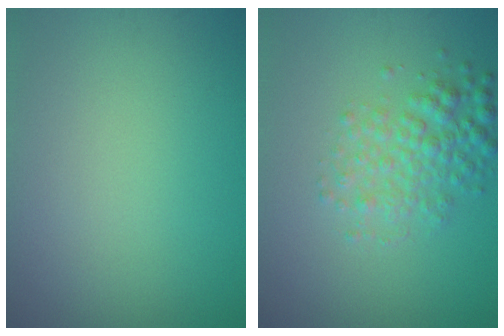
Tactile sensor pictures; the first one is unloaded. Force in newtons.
{"total": 3.3, "press": 3.3, "slide": 0.1}